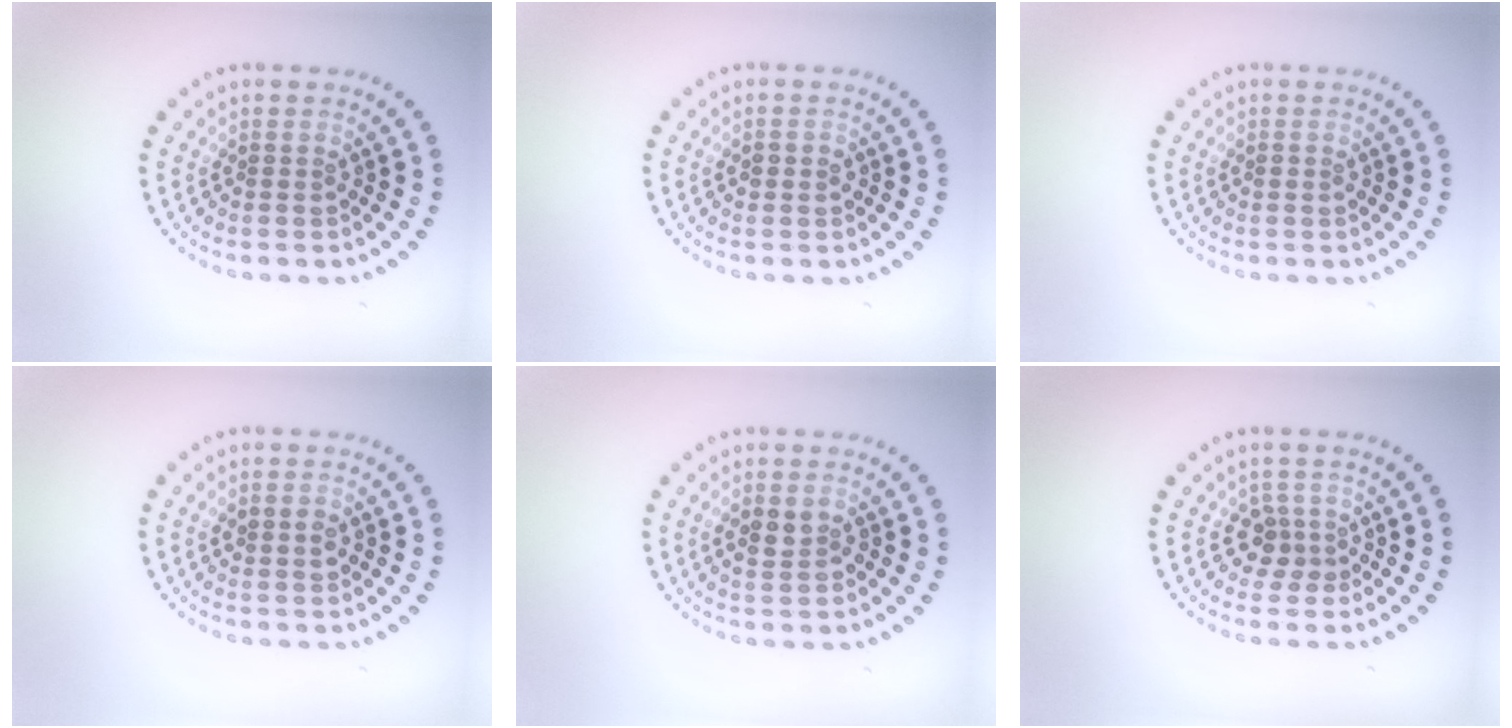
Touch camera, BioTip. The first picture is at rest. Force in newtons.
{"total": 1.3, "press": 1.3, "slide": 0.1}
{"total": 0.5, "press": 0.5, "slide": 0.1}
{"total": 1.5, "press": 1.5, "slide": 0.2}
{"total": 2.1, "press": 2.1, "slide": 0.2}
{"total": 1.9, "press": 1.5, "slide": 1.2}